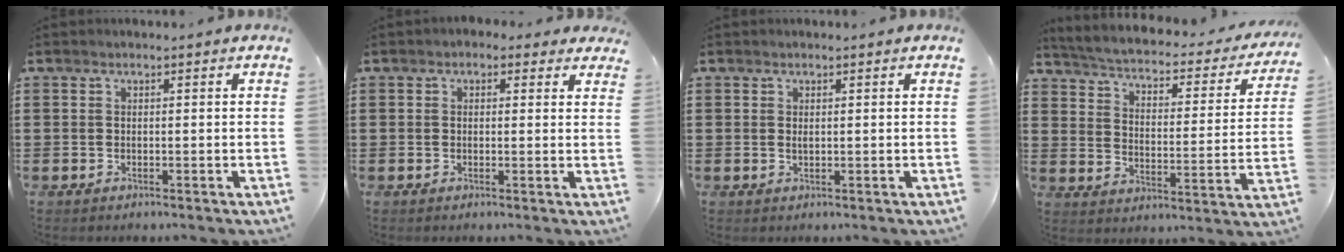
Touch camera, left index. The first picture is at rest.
{"total": 1.5, "force": [0.8, 1.2, 0.6], "torque": [-0.008, 0.006, 0.012]}
{"total": 0.7, "force": [0.2, 0.3, 0.6], "torque": [-0.013, 0.001, 0.002]}
{"total": 2.2, "force": [1.9, 0.1, 1.2], "torque": [-0.040, -0.028, 0.020]}